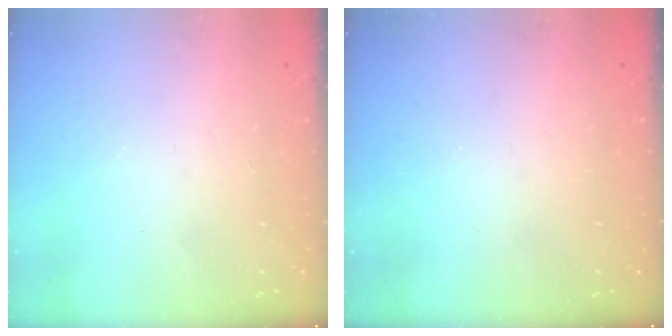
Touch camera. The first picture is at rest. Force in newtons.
{"total": 0.0}